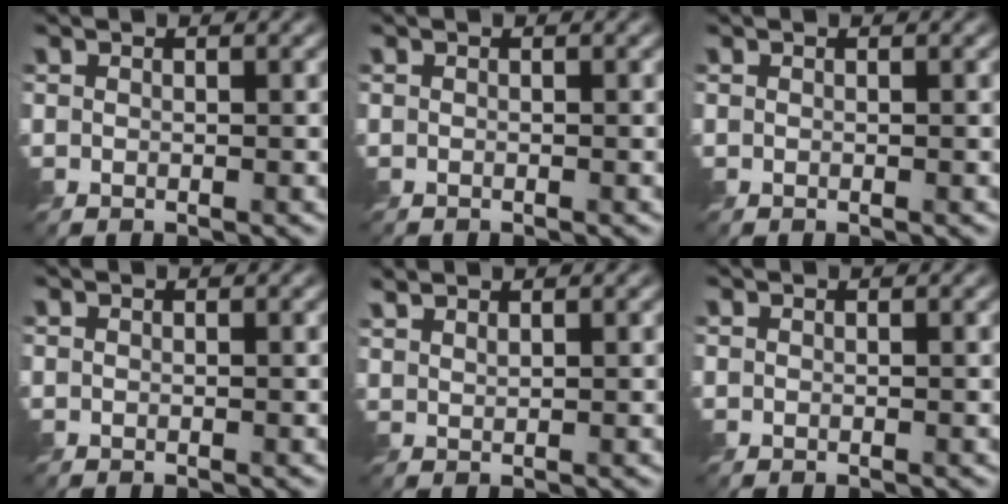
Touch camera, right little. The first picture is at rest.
{"total": 0.7, "force": [-0.7, 0.0, 0.0], "torque": [0.004, -0.005, -0.011]}
{"total": 0.0}
{"total": 0.0}
{"total": 1.4, "force": [1.2, 0.2, 0.5], "torque": [-0.010, 0.000, 0.025]}
{"total": 0.0}